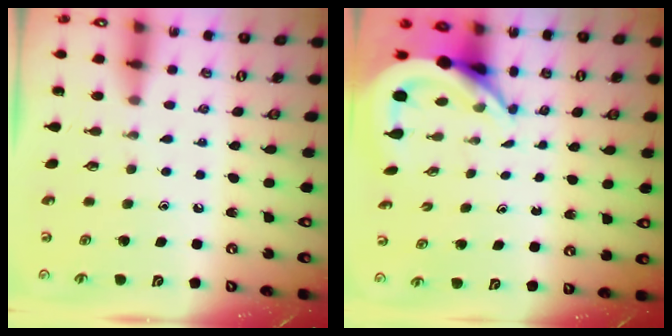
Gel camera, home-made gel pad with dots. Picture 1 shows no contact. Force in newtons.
{"total": 7.0, "press": 6.9, "slide": 1.1}